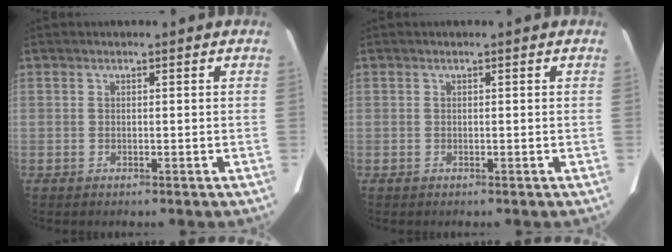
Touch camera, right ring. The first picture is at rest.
{"total": 0.0}